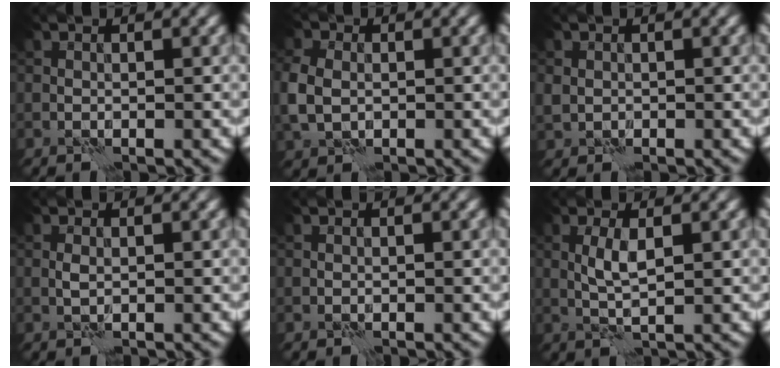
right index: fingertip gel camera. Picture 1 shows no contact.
{"total": 3.9, "force": [-0.1, 3.1, 2.3], "torque": [-0.068, 0.005, -0.004]}
{"total": 1.2, "force": [0.3, 1.2, 0.2], "torque": [-0.009, 0.003, 0.007]}
{"total": 0.6, "force": [0.3, 0.2, 0.5], "torque": [-0.013, 0.002, 0.006]}
{"total": 0.0}
{"total": 2.3, "force": [0.3, 0.6, 2.2], "torque": [-0.050, 0.006, 0.008]}